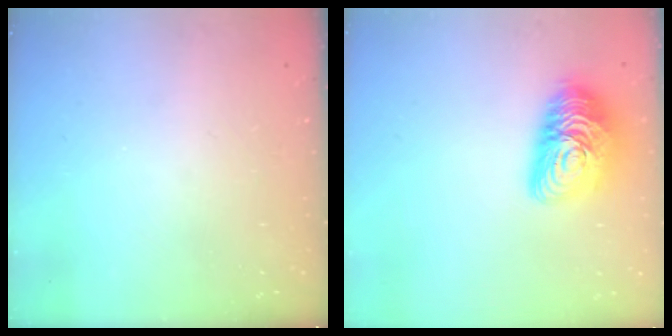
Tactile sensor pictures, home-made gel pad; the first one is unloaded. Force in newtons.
{"total": 14.9, "press": 14.9, "slide": 0.7}